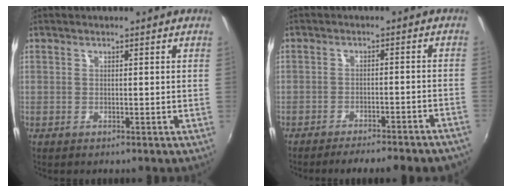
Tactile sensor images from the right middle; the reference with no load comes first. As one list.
[{"total": 13.1, "force": [-11.6, 1.6, 5.7], "torque": [-0.100, -0.015, -0.139]}]